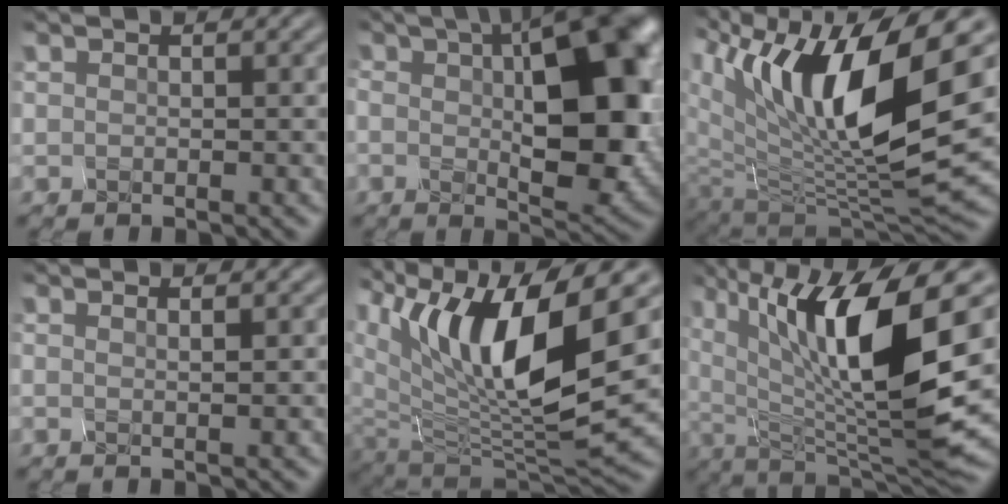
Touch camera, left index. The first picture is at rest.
{"total": 12.6, "force": [0.7, 5.1, 11.5], "torque": [-0.166, 0.001, 0.035]}
{"total": 12.7, "force": [4.6, 5.4, 10.5], "torque": [-0.210, -0.013, 0.104]}
{"total": 0.8, "force": [0.1, 0.2, 0.8], "torque": [-0.006, 0.006, -0.008]}
{"total": 11.3, "force": [3.9, 4.9, 9.4], "torque": [-0.186, -0.022, 0.096]}
{"total": 11.8, "force": [2.0, 2.9, 11.2], "torque": [-0.216, -0.013, 0.061]}